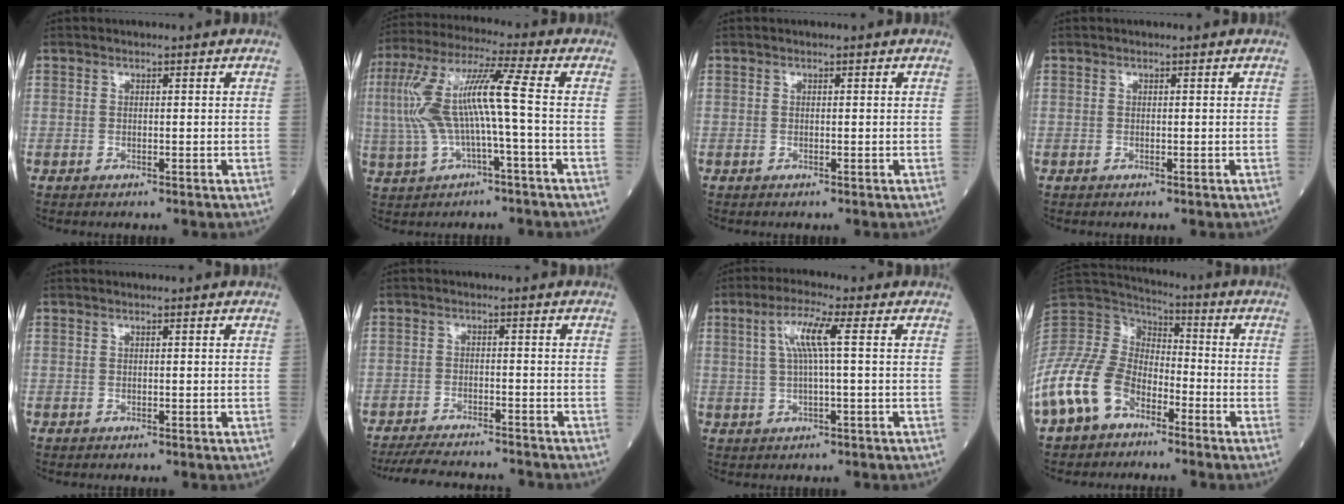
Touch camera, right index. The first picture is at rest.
{"total": 12.5, "force": [-0.5, 0.7, 12.4], "torque": [-0.264, 0.032, -0.012]}
{"total": 0.0}
{"total": 0.0}
{"total": 0.0}
{"total": 10.3, "force": [-9.7, 1.8, 3.0], "torque": [-0.049, -0.006, -0.146]}
{"total": 5.9, "force": [1.3, -0.1, 5.7], "torque": [-0.115, 0.013, 0.028]}
{"total": 17.7, "force": [-10.1, 11.2, 9.3], "torque": [-0.241, 0.022, -0.200]}